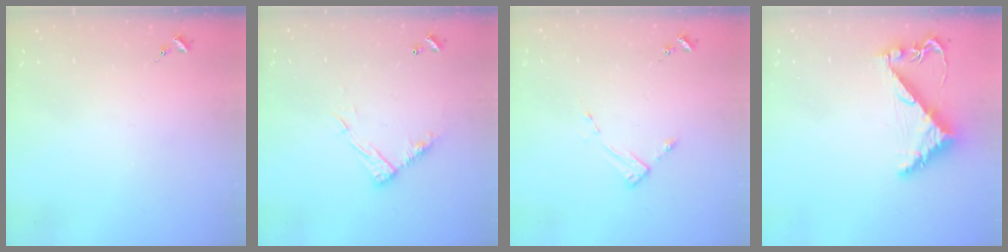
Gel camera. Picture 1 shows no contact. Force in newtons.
{"total": 10.6, "press": 10.6, "slide": 0.4}
{"total": 2.7, "press": 2.7, "slide": 0.4}
{"total": 7.9, "press": 7.9, "slide": 0.8}